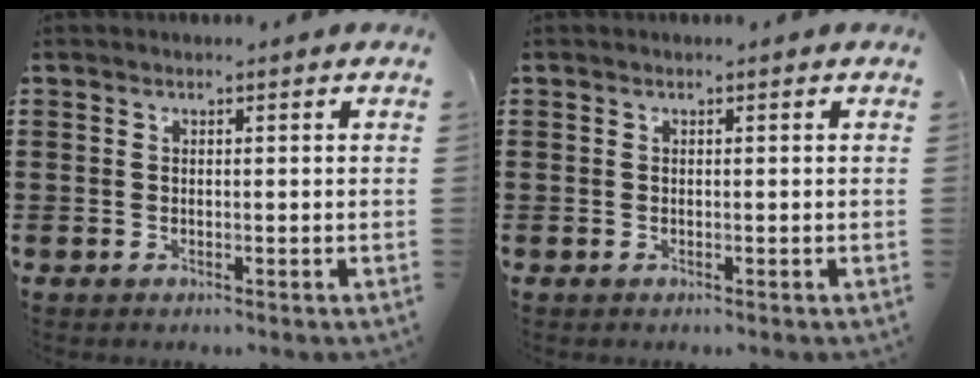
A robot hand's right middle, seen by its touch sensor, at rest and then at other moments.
{"total": 0.0}